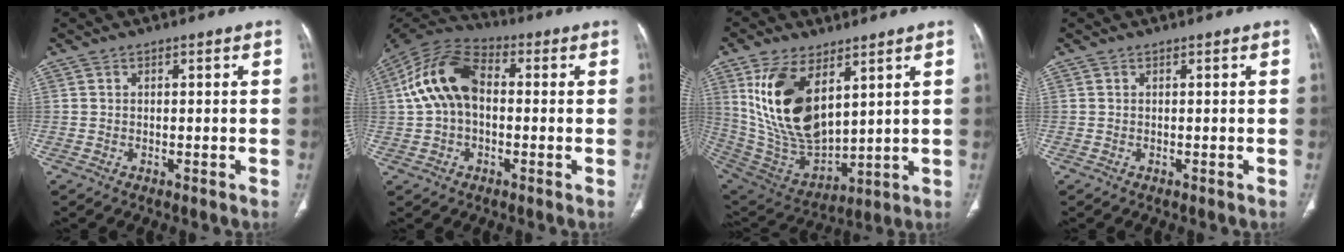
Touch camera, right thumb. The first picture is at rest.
{"total": 13.9, "force": [1.0, 9.0, 10.5], "torque": [-0.200, 0.037, 0.006]}
{"total": 19.6, "force": [7.4, 10.4, 15.0], "torque": [-0.267, -0.033, 0.160]}
{"total": 0.0}